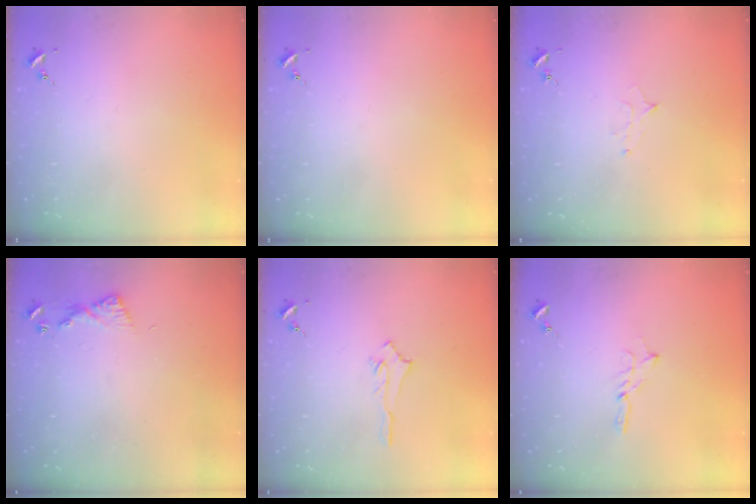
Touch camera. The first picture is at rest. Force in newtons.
{"total": 0.0}
{"total": 5.8, "press": 5.7, "slide": 0.6}
{"total": 6.1, "press": 6.1, "slide": 0.6}
{"total": 4.3, "press": 4.2, "slide": 0.5}
{"total": 2.0, "press": 2.0, "slide": 0.2}